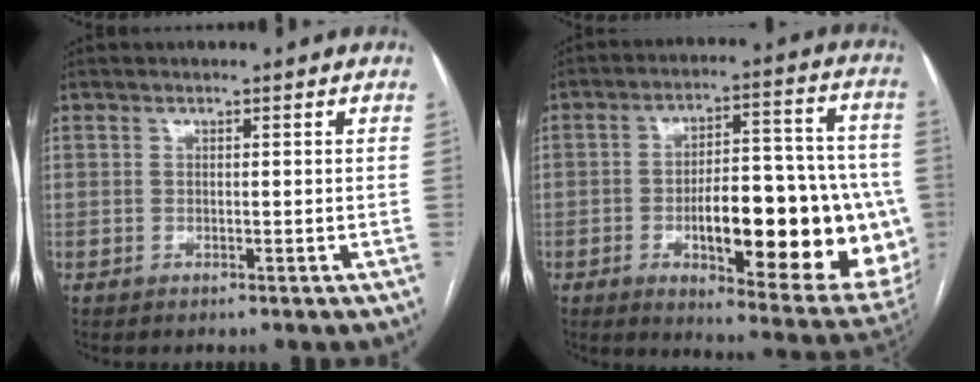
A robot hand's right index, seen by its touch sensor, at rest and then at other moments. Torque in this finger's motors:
{"motor_torque": [2.14, 0.00, 1.05, 0.21]}